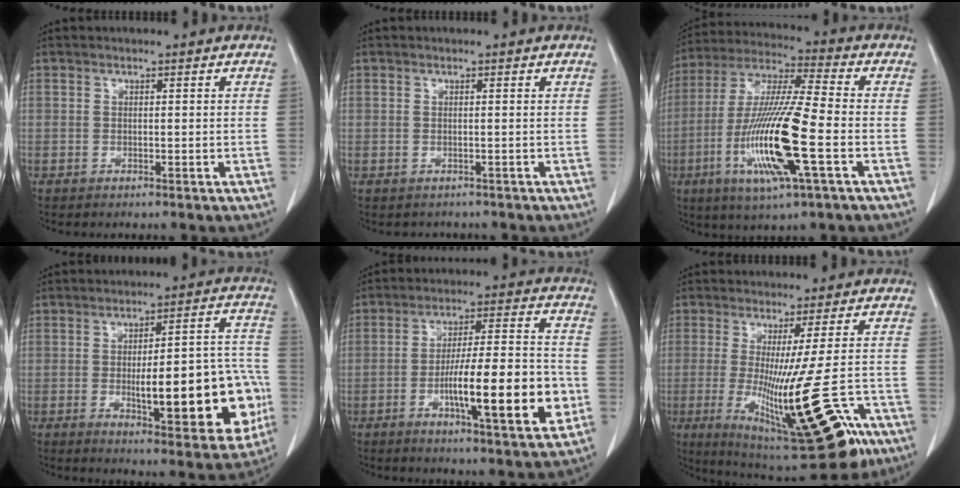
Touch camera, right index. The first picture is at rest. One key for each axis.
{"total": 1.0, "fx": -0.6, "fy": 0.8, "fz": 0.1, "tx": 0.000, "ty": 0.002, "tz": -0.006}
{"total": 17.4, "fx": -4.9, "fy": 0.9, "fz": 16.6, "tx": -0.343, "ty": -0.019, "tz": -0.094}
{"total": 19.0, "fx": -4.1, "fy": 5.1, "fz": 17.8, "tx": -0.192, "ty": 0.025, "tz": -0.039}
{"total": 16.6, "fx": -4.7, "fy": 2.3, "fz": 15.8, "tx": -0.254, "ty": 0.001, "tz": -0.072}
{"total": 21.4, "fx": -8.9, "fy": 2.9, "fz": 19.3, "tx": -0.272, "ty": -0.054, "tz": -0.125}